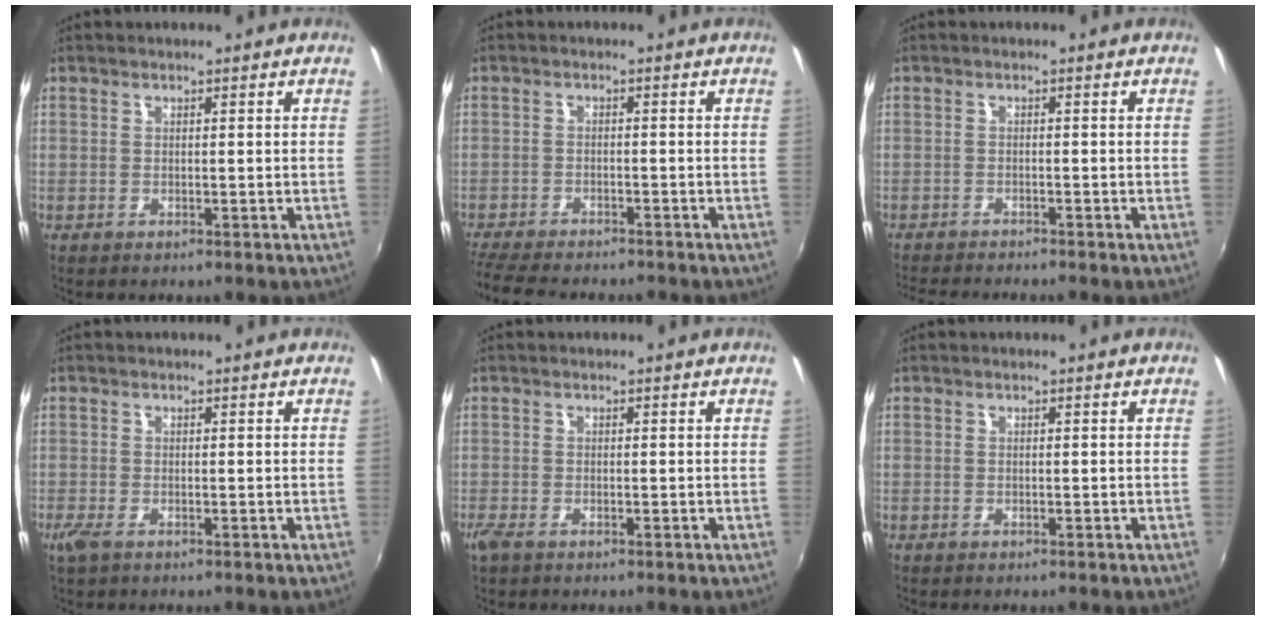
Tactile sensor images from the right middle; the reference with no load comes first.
{"total": 10.4, "force": [-9.2, 2.0, 4.3], "torque": [-0.112, -0.025, -0.154]}
{"total": 5.2, "force": [-4.9, -0.3, 1.8], "torque": [-0.048, -0.019, -0.084]}
{"total": 2.2, "force": [-1.4, 0.8, 1.6], "torque": [-0.033, -0.009, -0.026]}
{"total": 1.8, "force": [-1.2, 0.4, 1.2], "torque": [-0.026, -0.007, -0.024]}
{"total": 0.0}